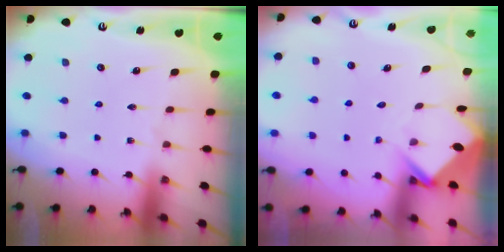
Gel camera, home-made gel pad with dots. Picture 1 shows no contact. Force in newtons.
{"total": 3.8, "press": 3.8, "slide": 0.3}